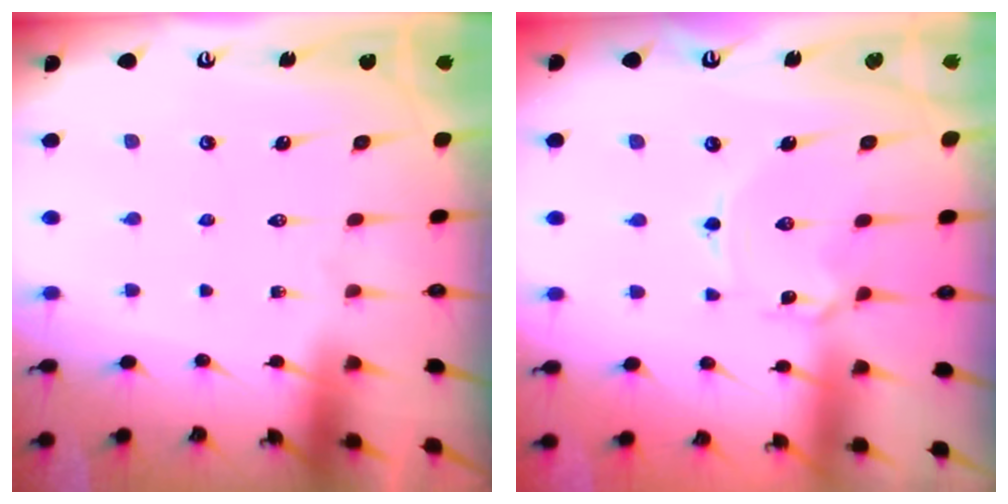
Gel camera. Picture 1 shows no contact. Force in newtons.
{"total": 2.2, "press": 2.2, "slide": 0.3}